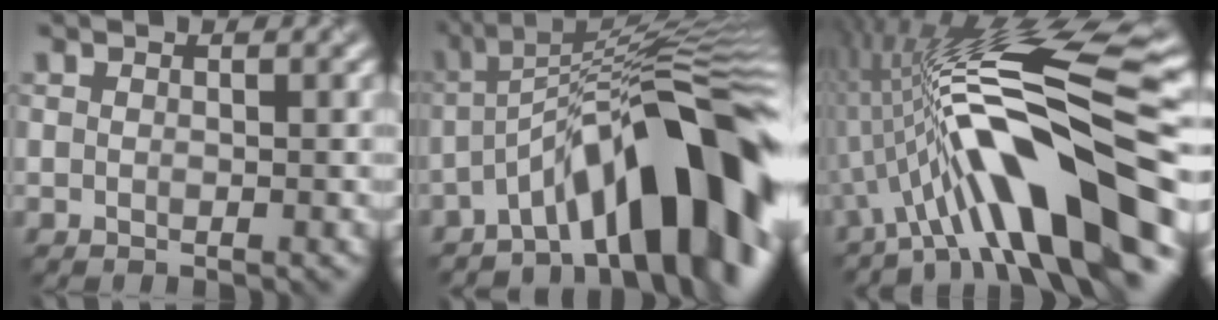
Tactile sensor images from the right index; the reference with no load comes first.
{"total": 12.9, "force": [-6.6, 3.6, 10.4], "torque": [-0.130, 0.021, -0.112]}
{"total": 14.0, "force": [-5.1, 3.3, 12.6], "torque": [-0.201, 0.029, -0.086]}